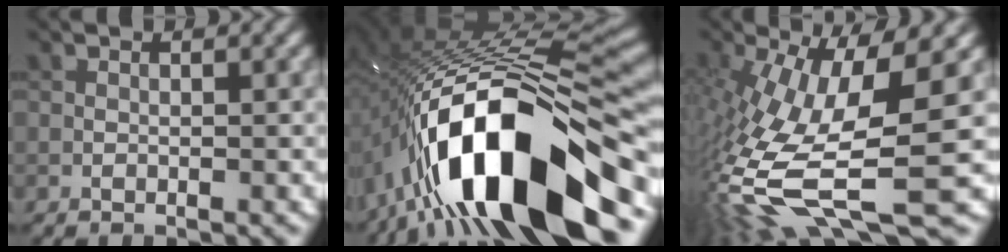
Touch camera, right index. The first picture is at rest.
{"total": 17.5, "force": [-7.9, 6.4, 14.2], "torque": [-0.242, 0.014, -0.134]}
{"total": 14.1, "force": [-3.7, 4.4, 12.9], "torque": [-0.268, -0.020, -0.059]}